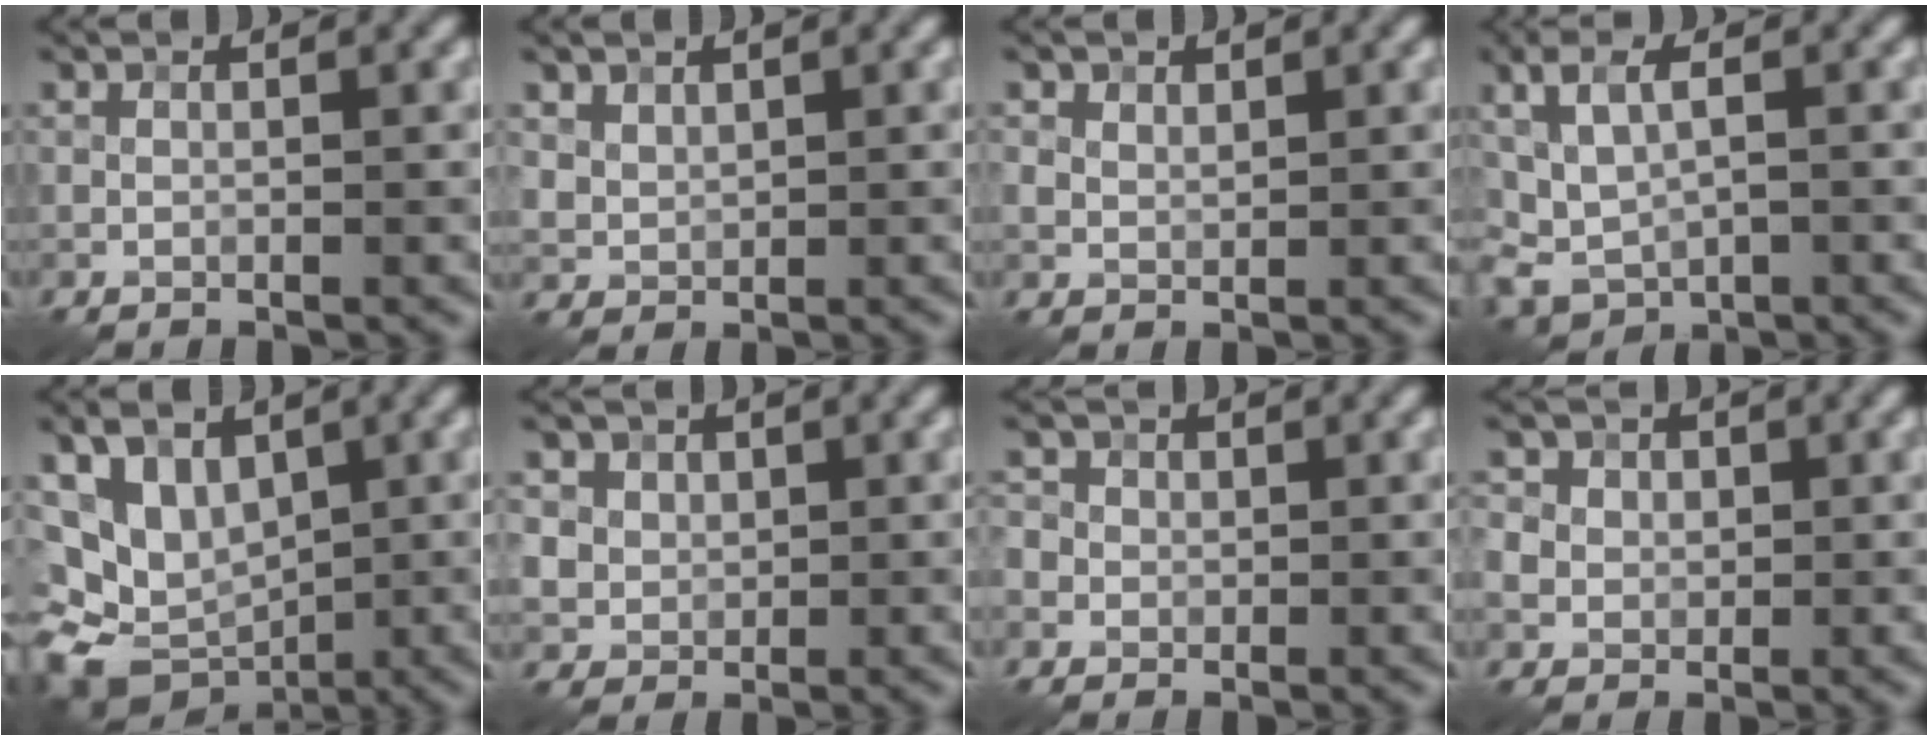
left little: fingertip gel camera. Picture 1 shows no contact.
{"total": 1.6, "force": [1.1, 1.1, 0.4], "torque": [-0.009, -0.007, 0.031]}
{"total": 1.3, "force": [0.9, 0.9, 0.4], "torque": [-0.008, 0.000, 0.017]}
{"total": 5.0, "force": [0.9, 3.1, 3.8], "torque": [-0.084, 0.001, 0.019]}
{"total": 10.2, "force": [-0.9, 8.6, 5.4], "torque": [-0.101, -0.006, -0.017]}
{"total": 4.9, "force": [2.1, 4.1, 1.7], "torque": [-0.039, 0.007, 0.033]}
{"total": 4.1, "force": [0.7, 3.8, 1.4], "torque": [-0.015, 0.031, -0.013]}
{"total": 5.4, "force": [1.3, 4.8, 2.0], "torque": [-0.044, 0.025, 0.006]}